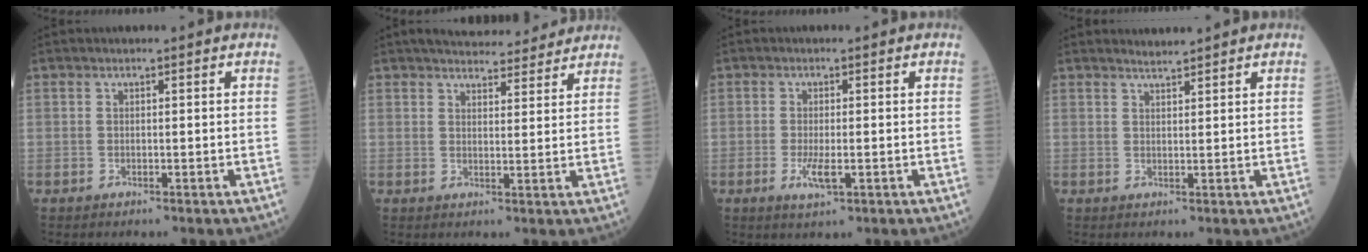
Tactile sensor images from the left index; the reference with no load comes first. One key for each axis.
{"total": 10.4, "fx": 9.6, "fy": 2.4, "fz": 3.2, "tx": -0.038, "ty": 0.011, "tz": 0.122}
{"total": 3.2, "fx": -1.1, "fy": 0.8, "fz": 2.9, "tx": -0.067, "ty": -0.006, "tz": -0.015}
{"total": 1.5, "fx": 1.5, "fy": -0.2, "fz": 0.0, "tx": -0.006, "ty": 0.004, "tz": 0.031}